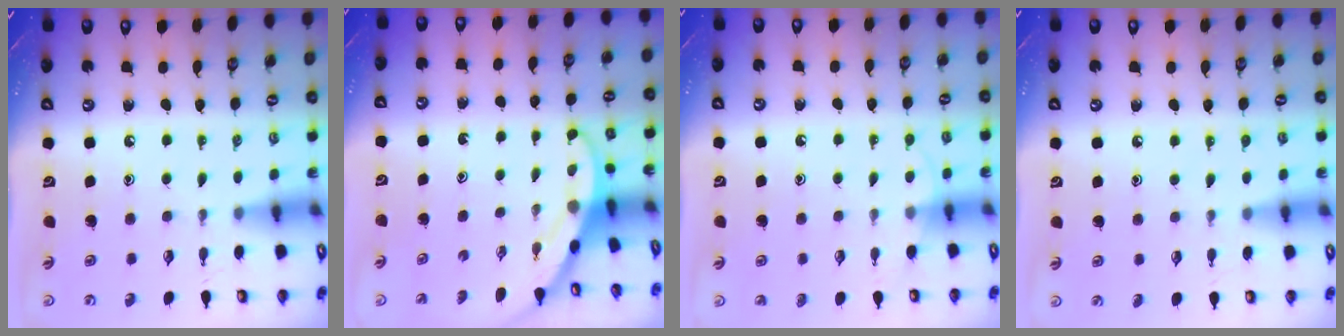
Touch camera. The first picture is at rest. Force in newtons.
{"total": 3.5, "press": 3.5, "slide": 0.1}
{"total": 4.9, "press": 4.9, "slide": 0.4}
{"total": 4.3, "press": 4.3, "slide": 0.5}